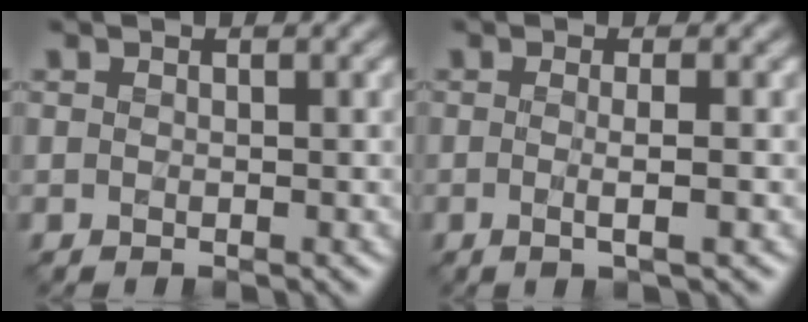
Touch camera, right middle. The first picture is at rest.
{"total": 2.2, "force": [-0.3, 0.5, 2.1], "torque": [-0.030, -0.007, -0.009]}